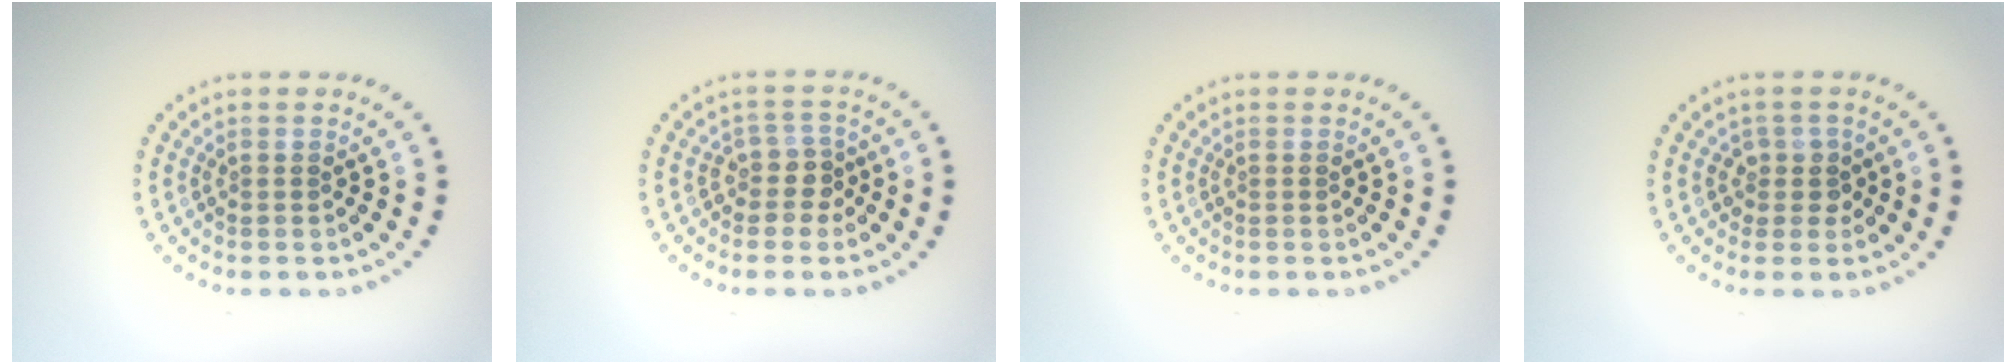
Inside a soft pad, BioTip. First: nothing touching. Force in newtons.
{"total": 2.2, "press": 1.6, "slide": 1.5}
{"total": 0.0}
{"total": 1.7, "press": 1.4, "slide": 1.0}